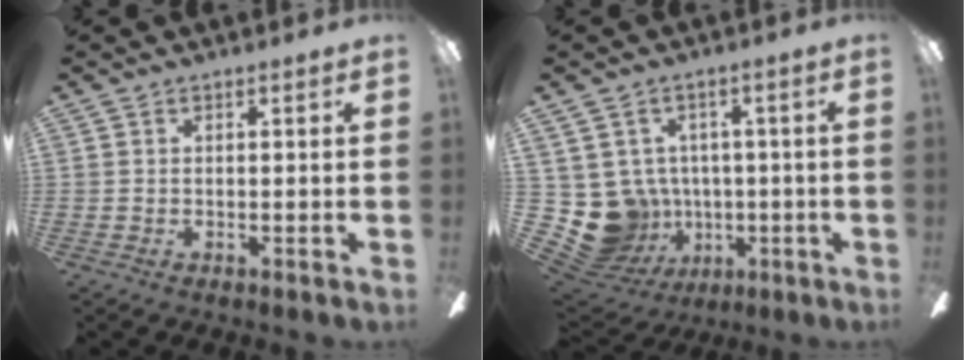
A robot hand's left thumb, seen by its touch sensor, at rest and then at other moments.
{"total": 12.2, "force": [-2.5, 11.0, 4.7], "torque": [-0.145, 0.005, -0.032]}